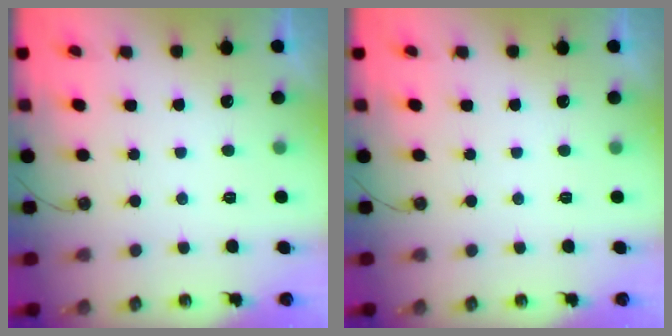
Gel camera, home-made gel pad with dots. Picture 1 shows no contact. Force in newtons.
{"total": 0.0}